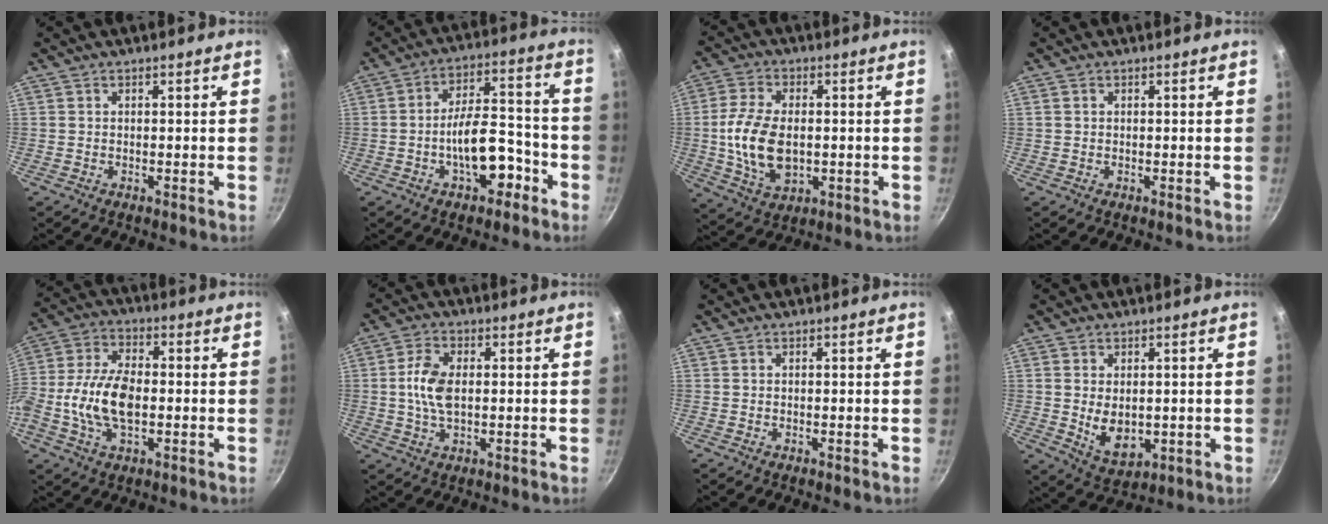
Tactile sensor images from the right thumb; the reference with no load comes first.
{"total": 11.8, "force": [-4.9, 5.7, 9.1], "torque": [-0.109, 0.056, -0.071]}
{"total": 12.5, "force": [-0.5, 7.5, 9.9], "torque": [-0.185, 0.001, -0.007]}
{"total": 0.5, "force": [0.1, 0.5, 0.2], "torque": [-0.002, 0.003, 0.001]}
{"total": 12.8, "force": [-1.7, 7.2, 10.5], "torque": [-0.209, 0.026, -0.045]}
{"total": 7.2, "force": [0.4, 4.1, 5.9], "torque": [-0.114, 0.007, 0.003]}
{"total": 0.0}
{"total": 7.2, "force": [0.1, 4.6, 5.5], "torque": [-0.085, -0.017, 0.019]}